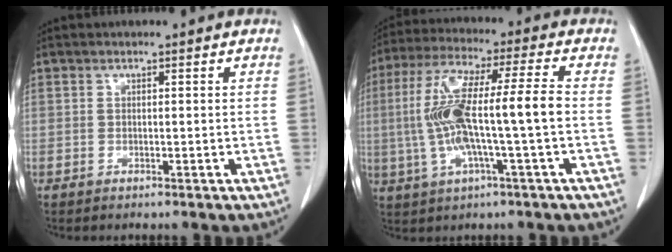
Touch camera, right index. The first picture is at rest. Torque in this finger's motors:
{"motor_torque": [1.46, -0.32, 0.52, 0.21]}